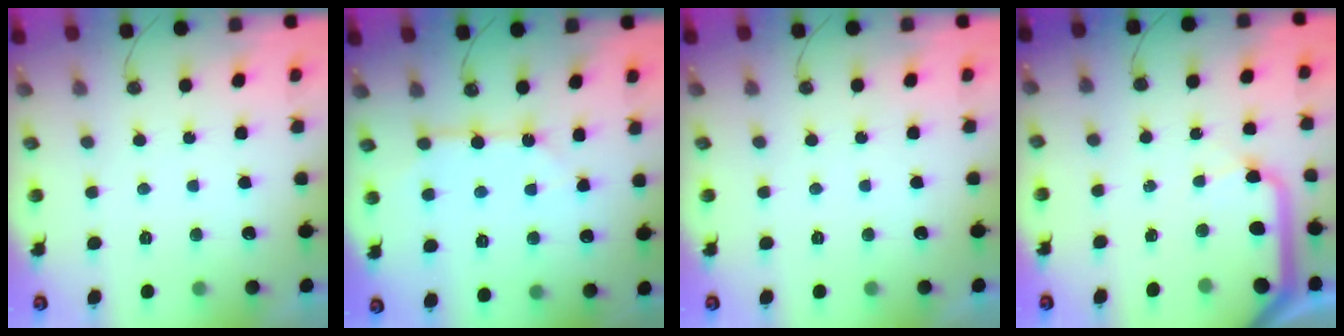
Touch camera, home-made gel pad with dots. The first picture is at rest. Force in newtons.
{"total": 5.3, "press": 5.2, "slide": 0.4}
{"total": 0.0}
{"total": 12.1, "press": 12.0, "slide": 1.4}